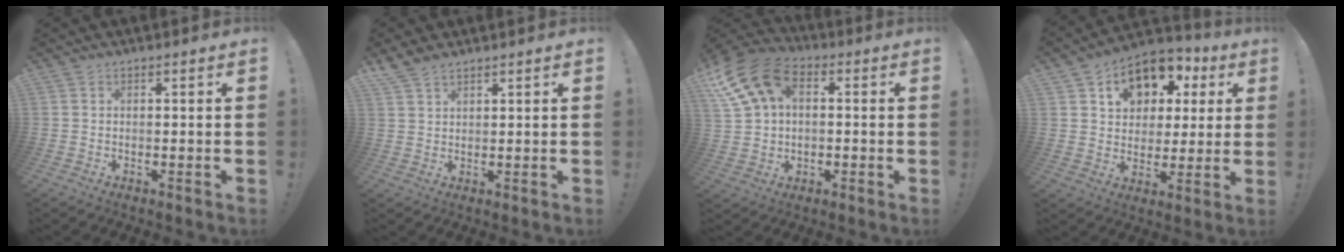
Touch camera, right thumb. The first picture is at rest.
{"total": 4.3, "force": [3.6, 1.6, 1.7], "torque": [-0.031, -0.018, 0.070]}
{"total": 15.8, "force": [5.4, 11.3, 9.7], "torque": [-0.174, -0.008, 0.105]}
{"total": 13.0, "force": [6.0, 9.6, 6.2], "torque": [-0.084, -0.033, 0.112]}